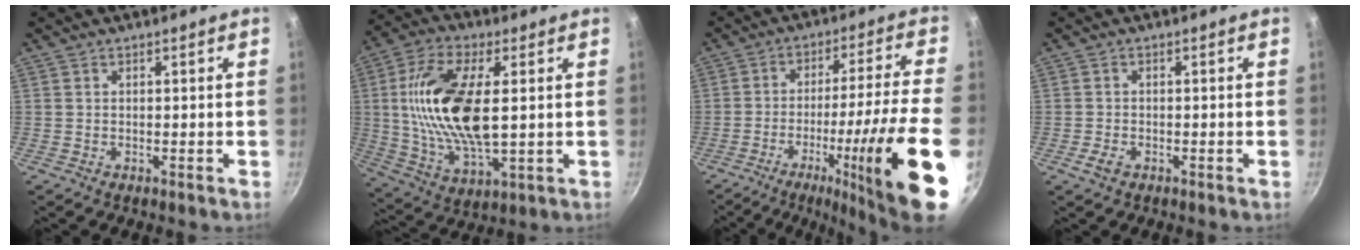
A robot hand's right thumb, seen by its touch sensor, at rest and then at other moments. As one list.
[{"total": 20.0, "force": [2.7, 8.9, 17.6], "torque": [-0.341, -0.002, 0.050]}, {"total": 22.4, "force": [-8.5, 2.1, 20.7], "torque": [-0.292, 0.025, -0.124]}, {"total": 2.2, "force": [-1.1, 1.1, 1.5], "torque": [-0.033, 0.008, -0.023]}]